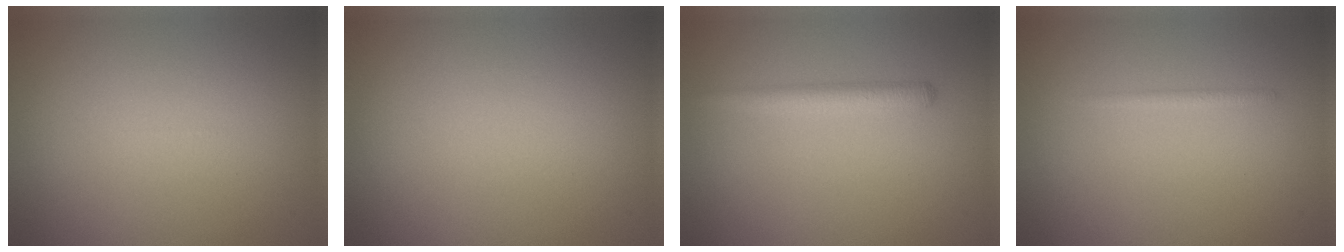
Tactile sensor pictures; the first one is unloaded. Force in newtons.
{"total": 0.0}
{"total": 2.2, "press": 2.2, "slide": 0.1}
{"total": 0.8, "press": 0.8, "slide": 0.0}